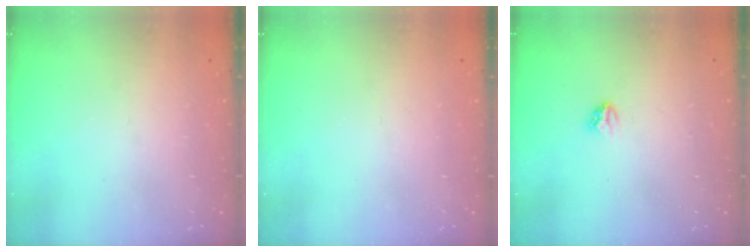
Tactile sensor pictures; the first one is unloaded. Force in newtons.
{"total": 0.0}
{"total": 2.8, "press": 2.8, "slide": 0.3}